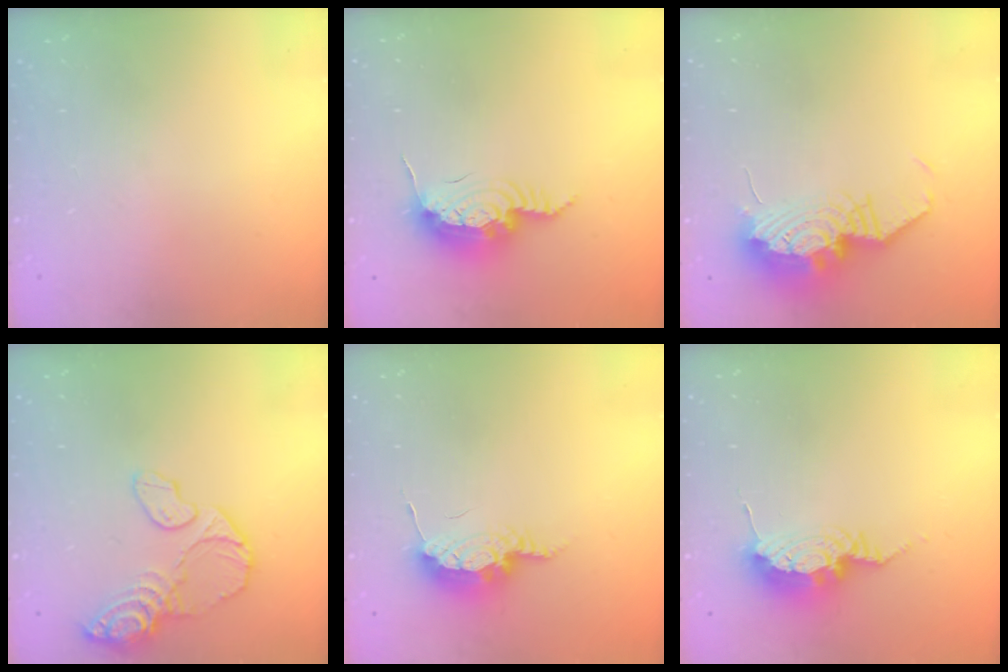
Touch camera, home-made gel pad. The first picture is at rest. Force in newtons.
{"total": 15.0, "press": 14.9, "slide": 0.9}
{"total": 15.1, "press": 15.1, "slide": 1.3}
{"total": 11.3, "press": 11.2, "slide": 1.8}
{"total": 8.3, "press": 8.3, "slide": 0.3}
{"total": 9.2, "press": 9.1, "slide": 0.8}